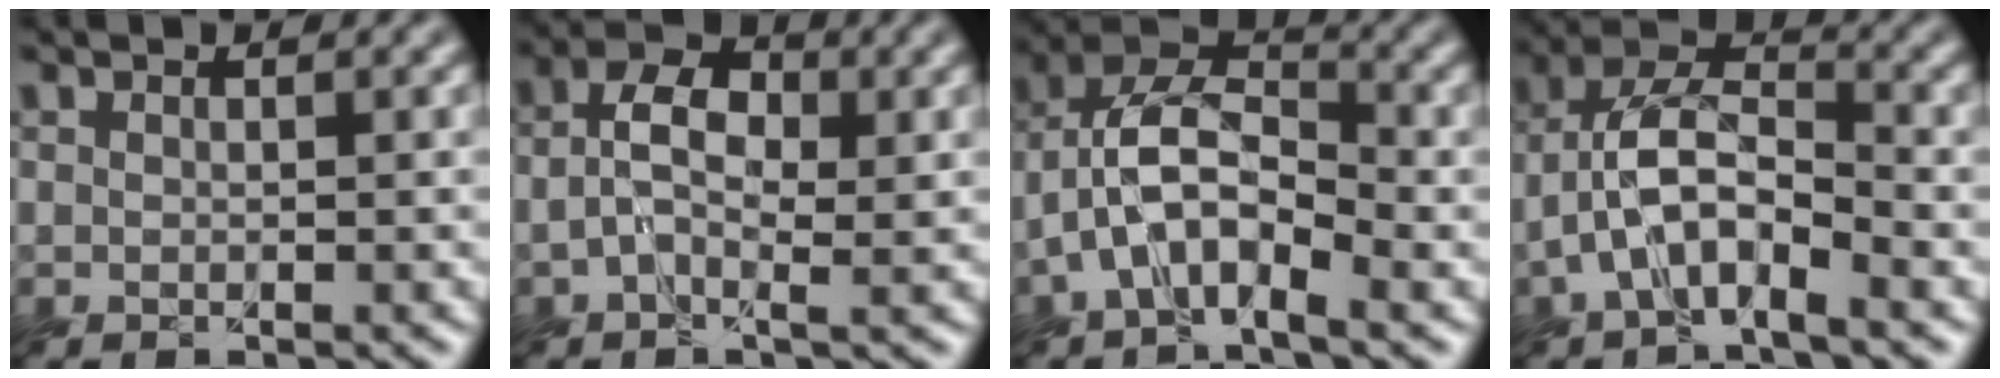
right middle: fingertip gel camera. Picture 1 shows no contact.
{"total": 4.7, "force": [-0.2, 2.9, 3.8], "torque": [-0.072, 0.009, -0.016]}
{"total": 7.0, "force": [-2.6, 3.6, 5.4], "torque": [-0.106, 0.019, -0.062]}
{"total": 6.1, "force": [-2.6, 2.7, 4.8], "torque": [-0.098, 0.012, -0.059]}